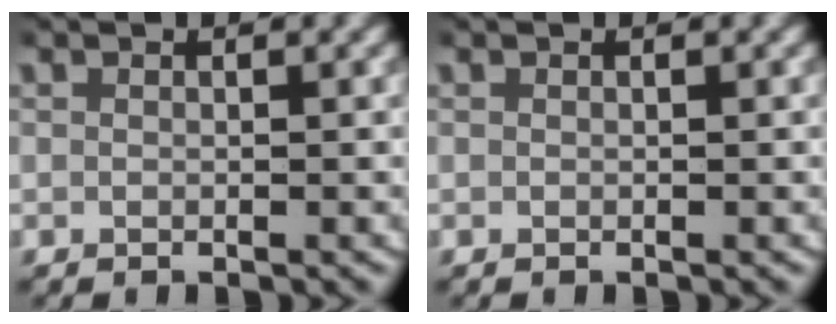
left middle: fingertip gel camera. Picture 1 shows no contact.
{"total": 0.0}